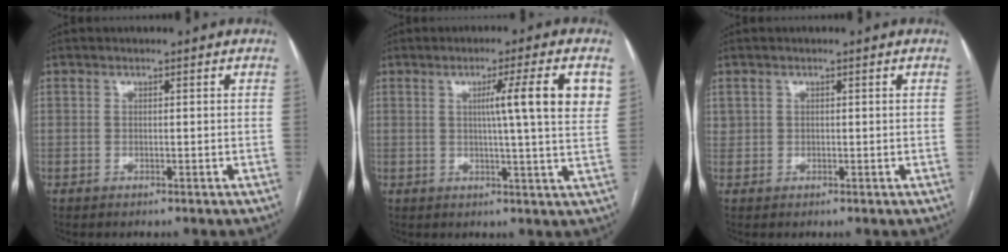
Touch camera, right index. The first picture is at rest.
{"total": 9.6, "force": [2.8, -1.1, 9.1], "torque": [-0.124, 0.000, 0.033]}
{"total": 1.0, "force": [0.5, 0.9, 0.1], "torque": [0.010, 0.006, 0.006]}